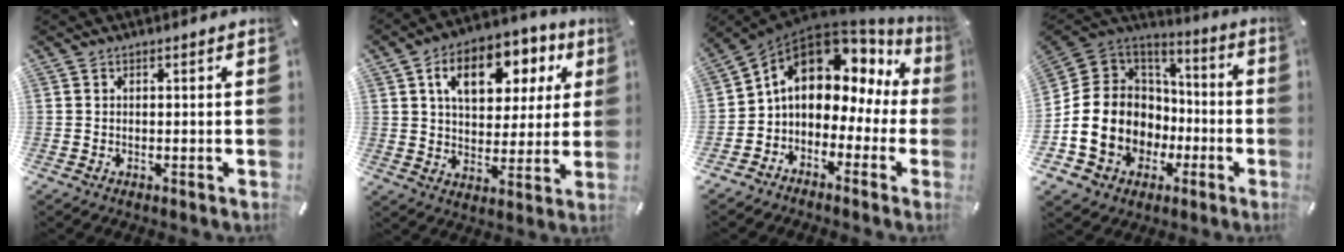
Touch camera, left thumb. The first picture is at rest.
{"total": 14.4, "force": [6.1, 9.3, 9.0], "torque": [-0.140, -0.011, 0.105]}
{"total": 11.5, "force": [4.3, 8.3, 6.6], "torque": [-0.117, -0.025, 0.075]}
{"total": 16.7, "force": [-3.8, 14.6, 7.2], "torque": [-0.169, -0.004, -0.055]}